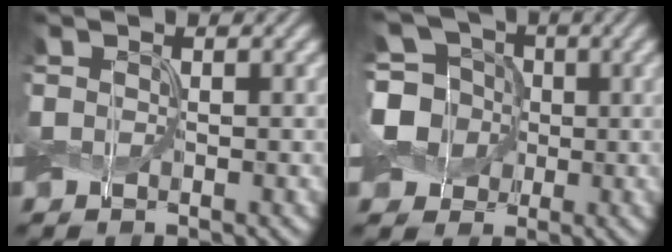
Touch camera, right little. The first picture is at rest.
{"total": 6.8, "force": [-0.3, 6.0, 3.1], "torque": [-0.071, 0.017, -0.038]}